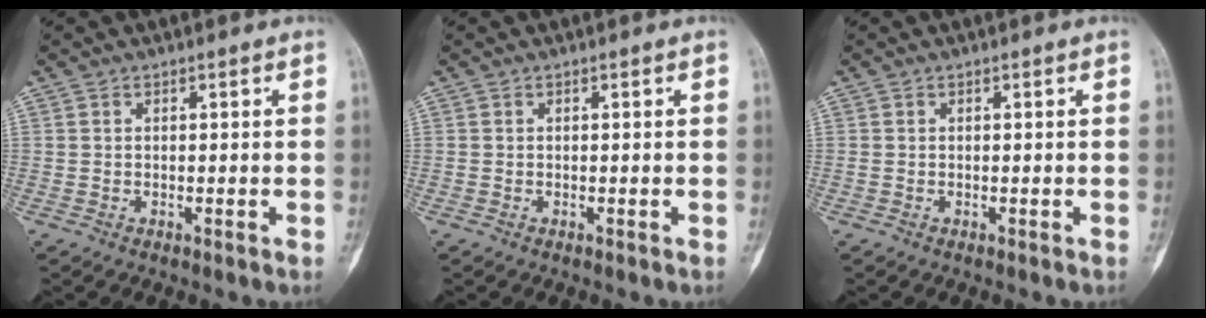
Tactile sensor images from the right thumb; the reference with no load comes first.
{"total": 0.0}
{"total": 0.0}